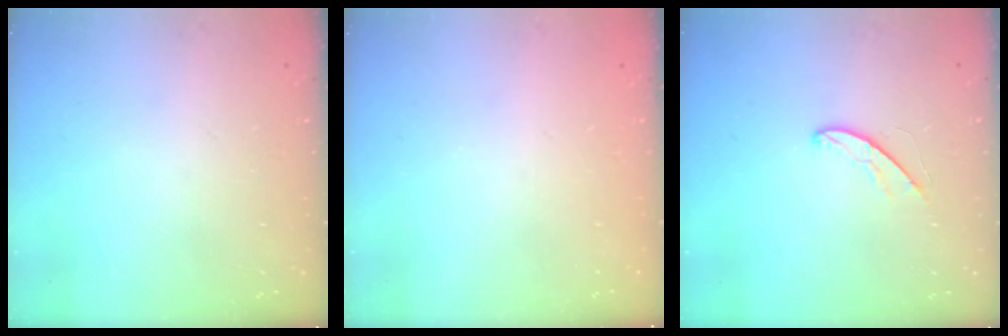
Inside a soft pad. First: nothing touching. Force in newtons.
{"total": 0.0}
{"total": 4.6, "press": 4.6, "slide": 0.3}